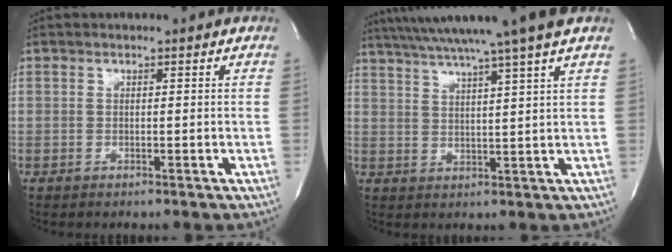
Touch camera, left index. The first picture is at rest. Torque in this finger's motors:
{"motor_torque": [0.31, -0.40, 0.87, 0.21]}